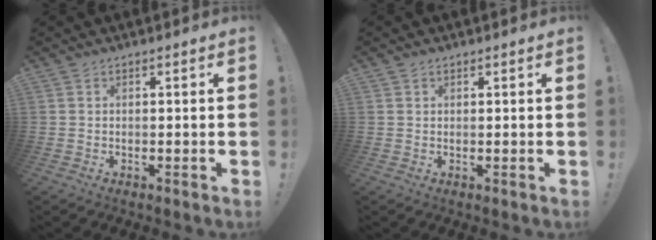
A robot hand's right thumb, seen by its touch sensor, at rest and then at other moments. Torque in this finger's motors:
{"motor_torque": [-0.02, -0.09, -0.39, 0.11, 0.00]}